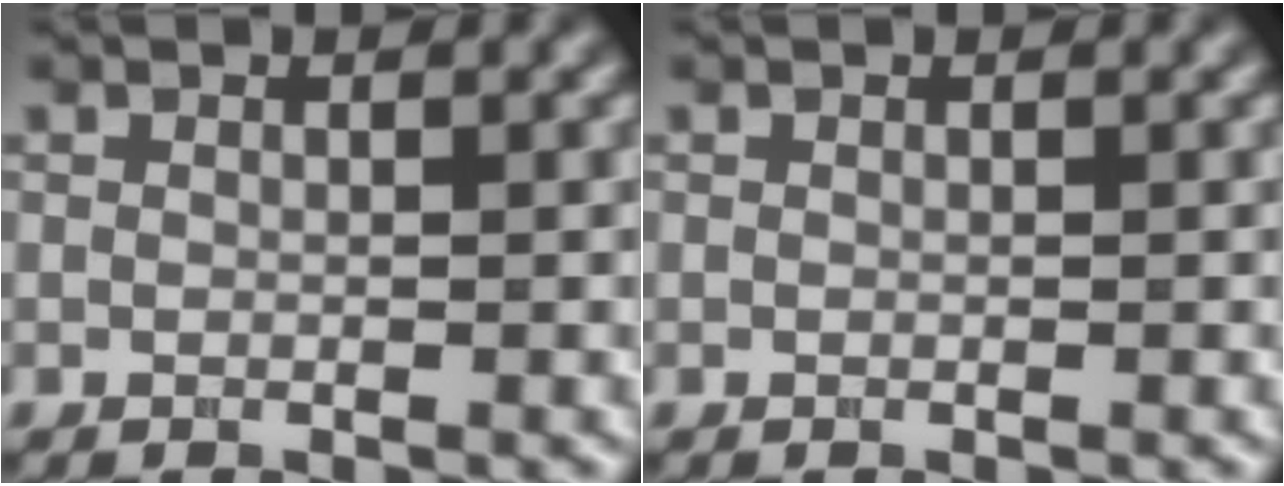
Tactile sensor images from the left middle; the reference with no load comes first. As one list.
[{"total": 0.0}]